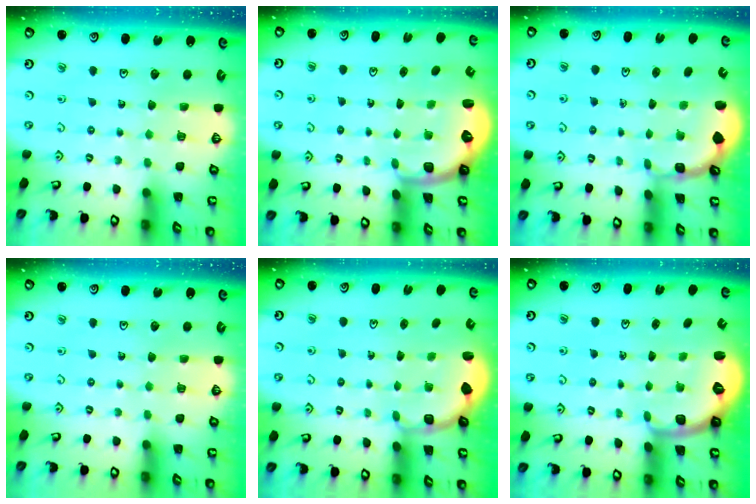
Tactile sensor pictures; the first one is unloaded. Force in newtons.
{"total": 2.1, "press": 2.0, "slide": 0.8}
{"total": 1.6, "press": 1.5, "slide": 0.4}
{"total": 0.0}
{"total": 3.0, "press": 2.2, "slide": 2.0}
{"total": 1.9, "press": 1.8, "slide": 0.4}